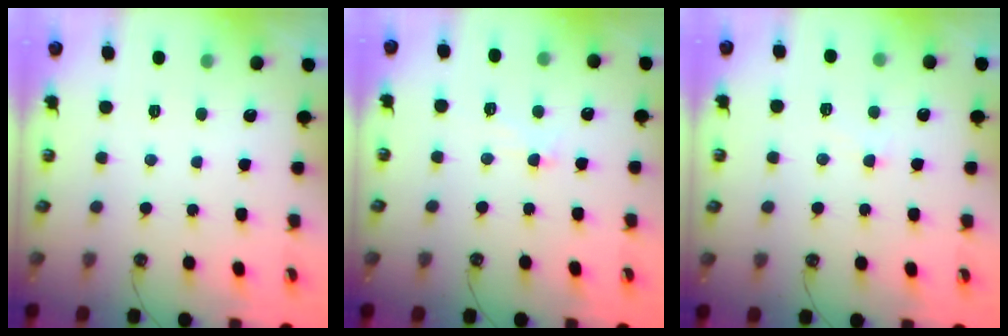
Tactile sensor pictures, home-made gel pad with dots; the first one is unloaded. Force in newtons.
{"total": 2.4, "press": 2.4, "slide": 0.6}
{"total": 3.4, "press": 3.3, "slide": 0.6}